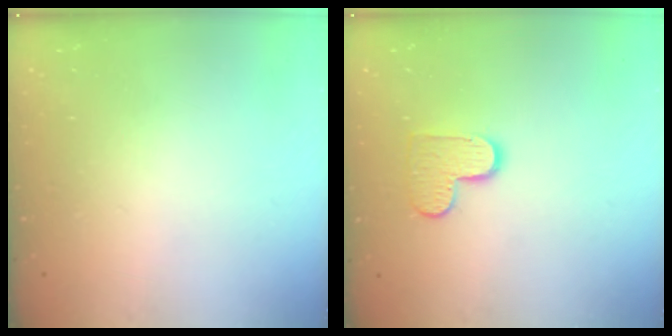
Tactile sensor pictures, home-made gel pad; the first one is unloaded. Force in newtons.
{"total": 8.3, "press": 8.2, "slide": 0.5}